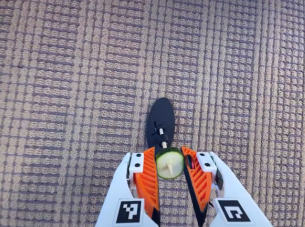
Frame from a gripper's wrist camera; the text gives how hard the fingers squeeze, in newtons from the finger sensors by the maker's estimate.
{"total": 8.4, "left": 8.5, "right": 8.4}